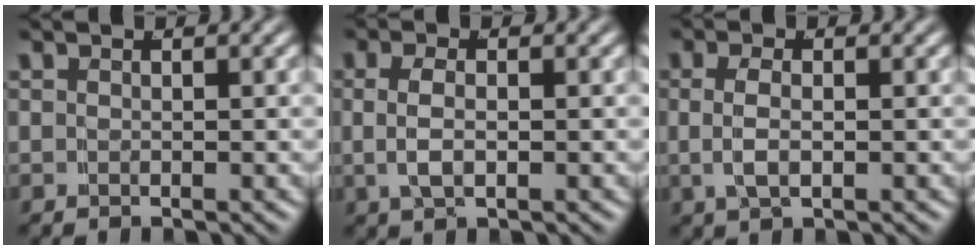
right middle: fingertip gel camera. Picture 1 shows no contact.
{"total": 2.9, "force": [0.2, 1.5, 2.5], "torque": [-0.049, 0.001, 0.002]}
{"total": 2.7, "force": [0.2, 1.3, 2.4], "torque": [-0.049, -0.001, 0.003]}